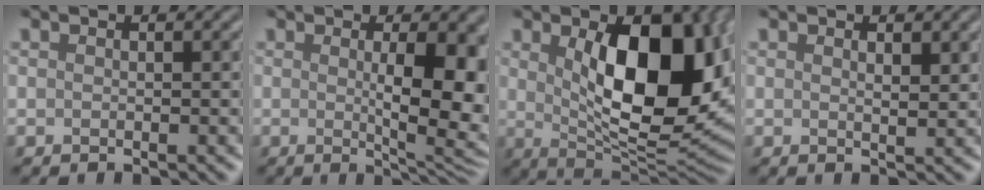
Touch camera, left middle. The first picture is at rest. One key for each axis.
{"total": 8.6, "fx": 0.4, "fy": 2.3, "fz": 8.3, "tx": -0.110, "ty": -0.006, "tz": 0.012}
{"total": 11.9, "fx": 2.0, "fy": 5.6, "fz": 10.3, "tx": -0.151, "ty": -0.008, "tz": 0.039}
{"total": 1.1, "fx": 0.7, "fy": 0.4, "fz": 0.8, "tx": -0.012, "ty": -0.005, "tz": 0.013}